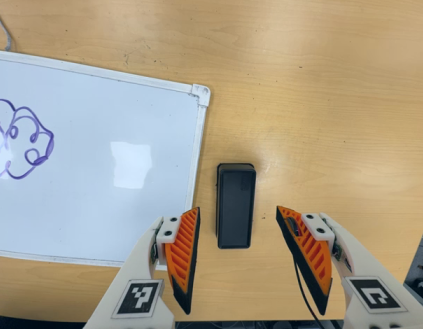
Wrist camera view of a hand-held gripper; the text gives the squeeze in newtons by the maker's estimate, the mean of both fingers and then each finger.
{"total": 0.0}